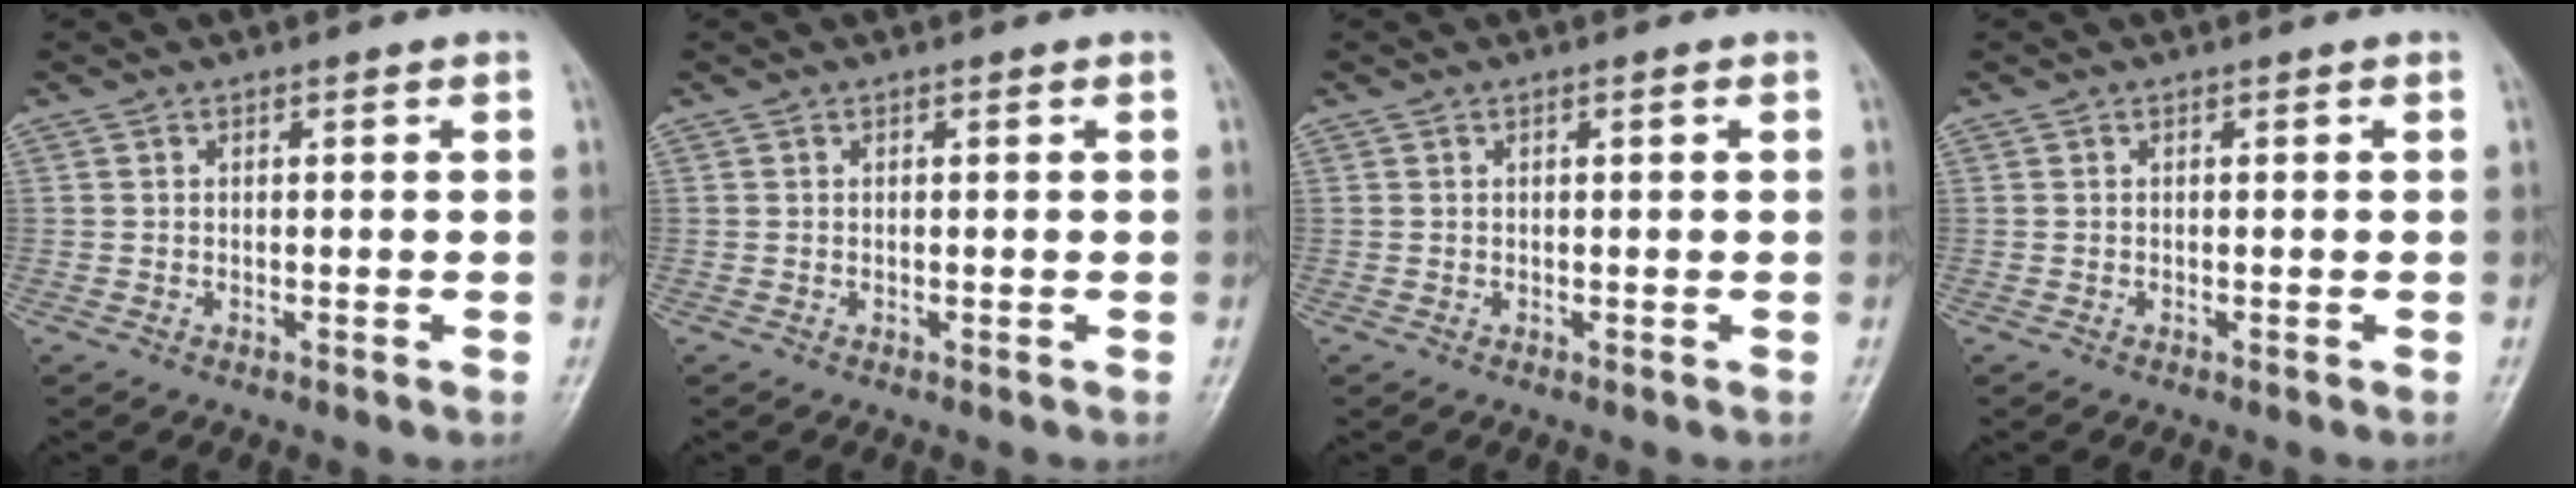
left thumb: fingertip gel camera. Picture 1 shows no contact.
{"total": 0.0}
{"total": 0.6, "force": [0.2, 0.1, 0.5], "torque": [-0.009, 0.001, 0.003]}
{"total": 0.0}